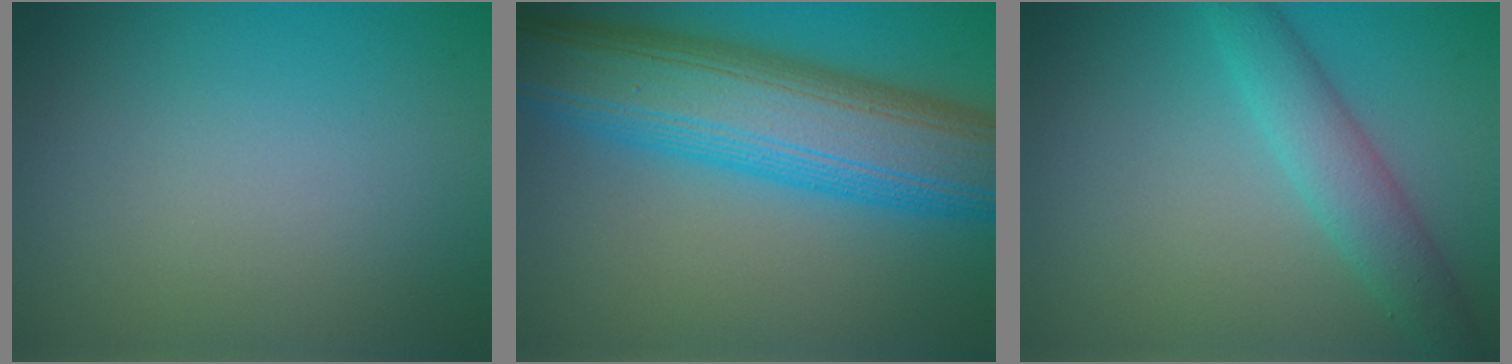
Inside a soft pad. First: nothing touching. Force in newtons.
{"total": 12.5, "press": 12.5, "slide": 0.0}
{"total": 3.5, "press": 3.5, "slide": 0.1}